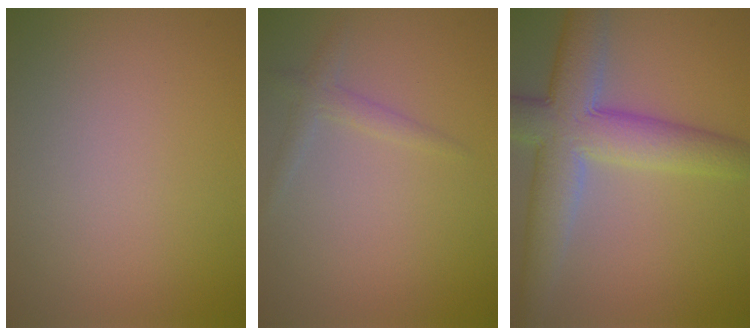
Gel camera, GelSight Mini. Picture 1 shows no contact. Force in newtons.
{"total": 1.5, "press": 1.5, "slide": 0.1}
{"total": 8.2, "press": 8.2, "slide": 0.5}